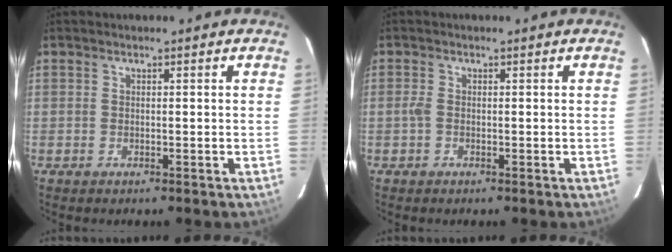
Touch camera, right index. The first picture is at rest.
{"total": 1.2, "force": [-0.3, 0.6, 1.0], "torque": [-0.023, 0.001, -0.008]}